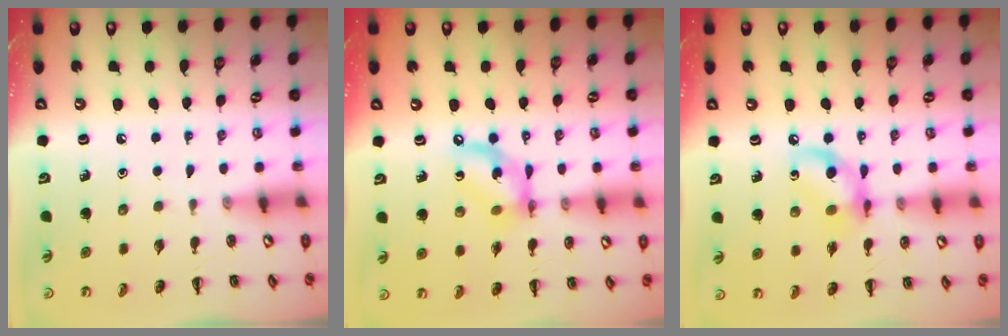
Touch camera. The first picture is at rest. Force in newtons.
{"total": 11.4, "press": 11.0, "slide": 2.8}
{"total": 10.8, "press": 10.7, "slide": 1.8}